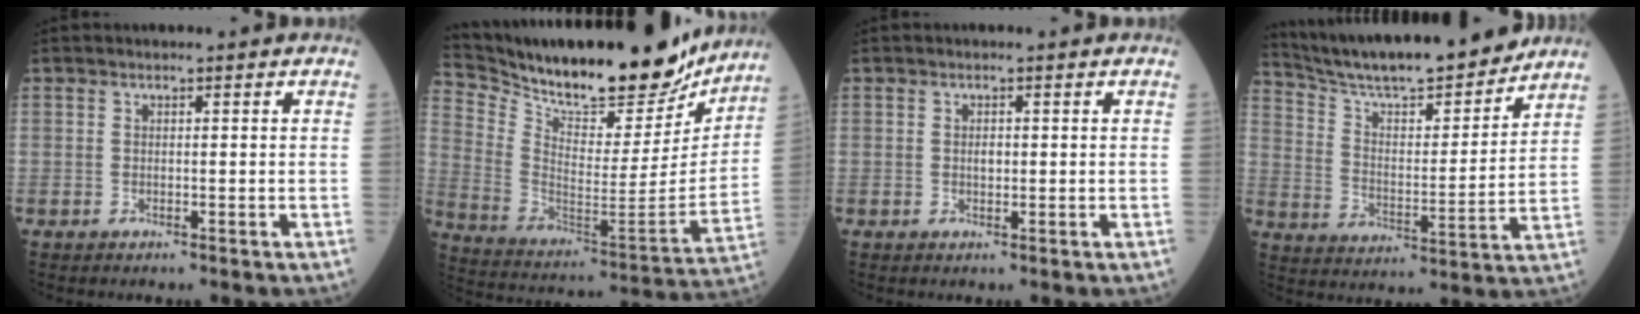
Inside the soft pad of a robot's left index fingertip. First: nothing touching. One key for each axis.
{"total": 27.2, "fx": 23.5, "fy": 6.5, "fz": 12.2, "tx": -0.221, "ty": -0.033, "tz": 0.349}
{"total": 0.9, "fx": -0.1, "fy": 0.5, "fz": 0.7, "tx": -0.011, "ty": -0.002, "tz": -0.002}
{"total": 18.7, "fx": 16.9, "fy": 1.7, "fz": 7.9, "tx": -0.139, "ty": -0.008, "tz": 0.269}